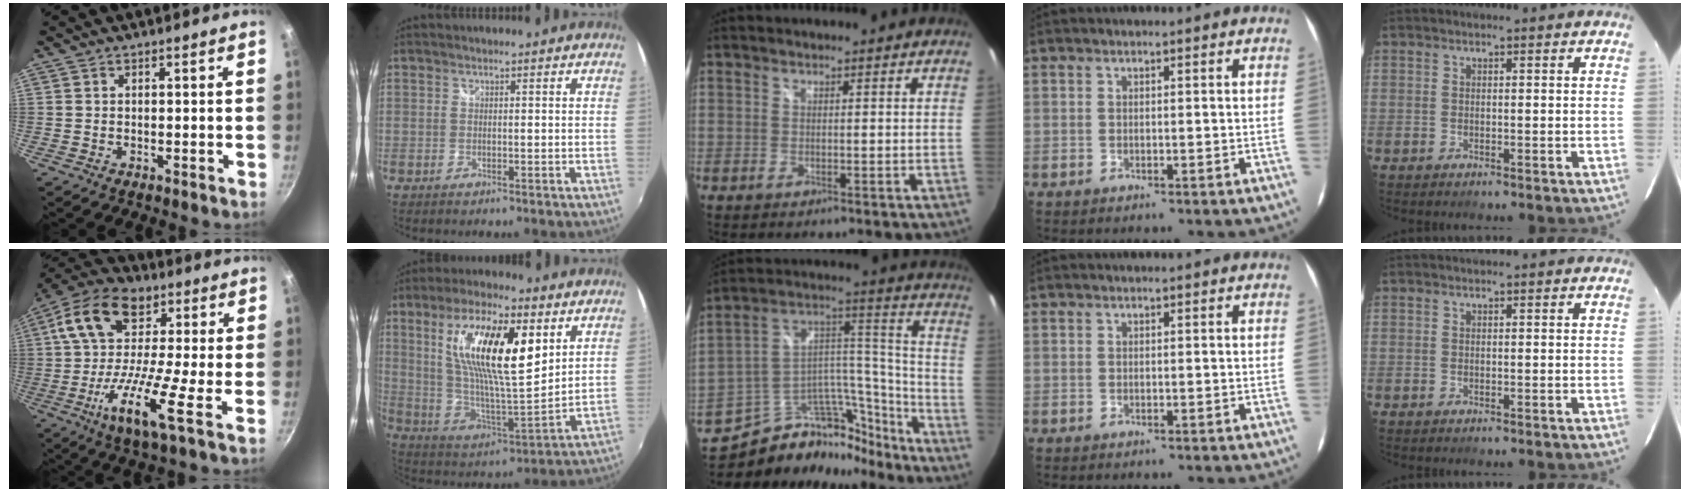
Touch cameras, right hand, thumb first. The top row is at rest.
{"thumb": {"total": 16.4, "force": [-1.1, 6.4, 15.0], "torque": [-0.269, 0.022, -0.052]}, "index": {"total": 20.9, "force": [8.0, 6.4, 18.3], "torque": [-0.330, 0.004, 0.146]}, "middle": {"total": 22.8, "force": [-17.9, 10.7, 9.3], "torque": [-0.151, 0.084, -0.261]}}